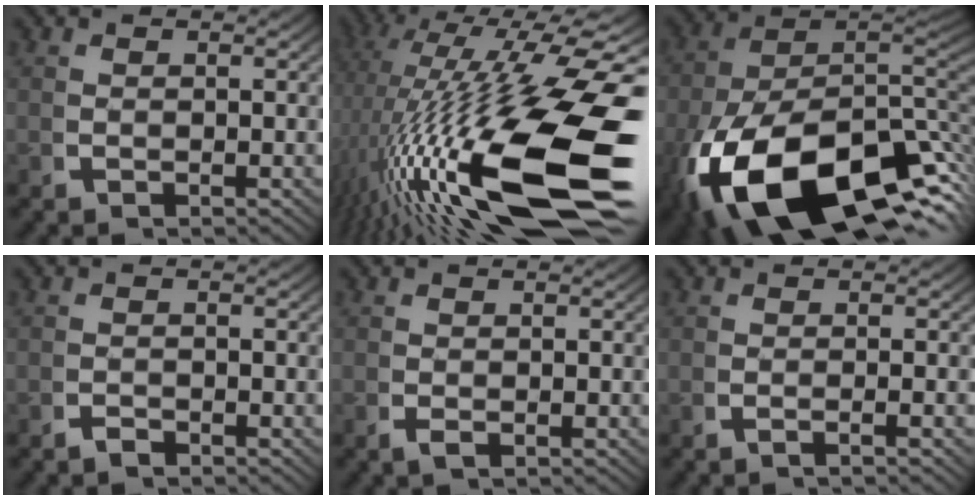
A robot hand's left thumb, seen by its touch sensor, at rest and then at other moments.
{"total": 17.0, "force": [-2.0, 8.0, 14.9], "torque": [-0.267, -0.042, -0.009]}
{"total": 24.2, "force": [-5.2, 15.2, 18.1], "torque": [-0.320, -0.073, -0.055]}
{"total": 1.0, "force": [-1.0, 0.2, 0.0], "torque": [0.007, -0.002, -0.019]}
{"total": 0.6, "force": [-0.3, 0.3, 0.5], "torque": [-0.013, -0.003, -0.003]}
{"total": 1.1, "force": [-0.4, -0.3, 1.0], "torque": [-0.022, 0.002, -0.009]}